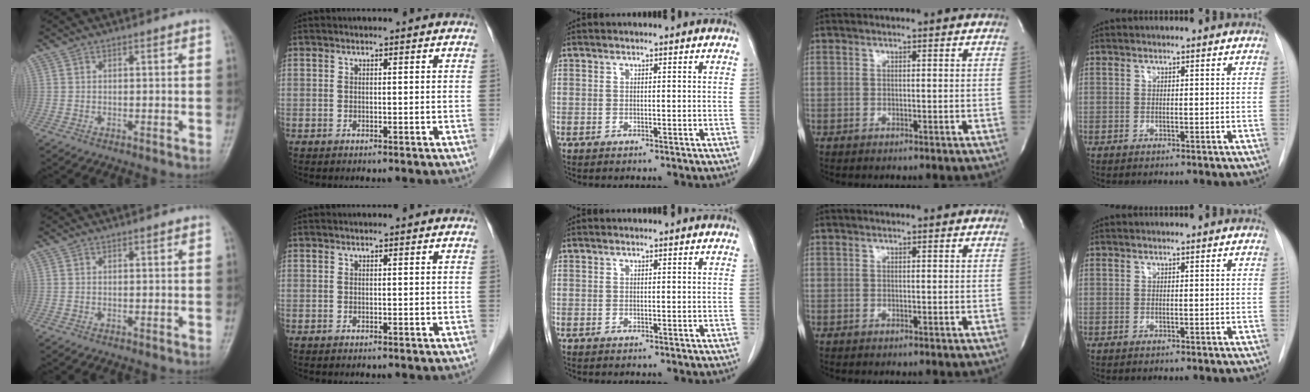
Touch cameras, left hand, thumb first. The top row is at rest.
{}